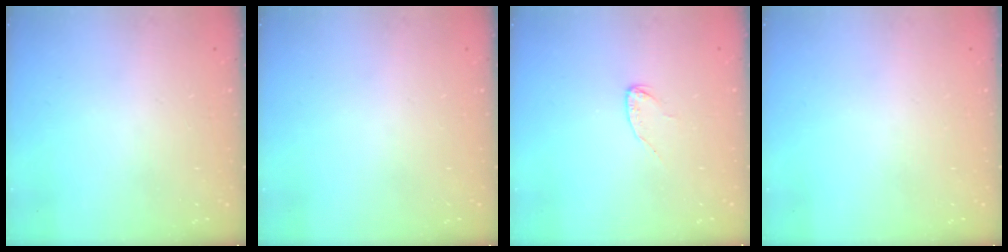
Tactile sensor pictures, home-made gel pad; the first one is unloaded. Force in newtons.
{"total": 0.0}
{"total": 3.5, "press": 3.5, "slide": 0.3}
{"total": 0.0}